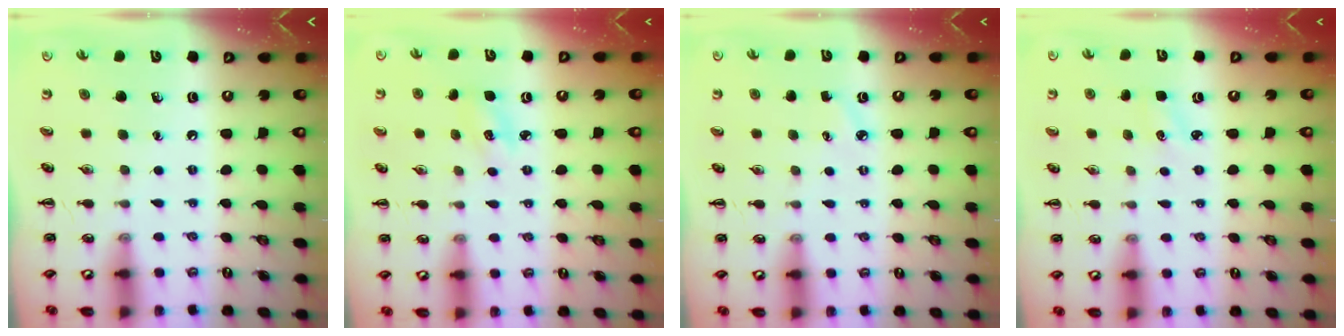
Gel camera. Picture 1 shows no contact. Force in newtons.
{"total": 4.2, "press": 4.0, "slide": 1.3}
{"total": 2.0, "press": 1.9, "slide": 0.7}
{"total": 2.0, "press": 1.9, "slide": 0.6}